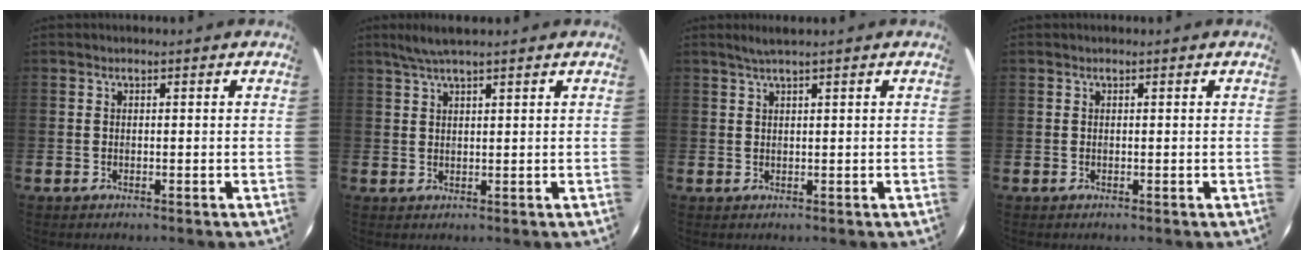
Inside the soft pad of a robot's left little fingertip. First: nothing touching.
{"total": 3.3, "force": [2.7, 0.3, 1.9], "torque": [-0.041, 0.005, 0.049]}
{"total": 1.7, "force": [1.3, -0.1, 1.1], "torque": [-0.020, 0.001, 0.024]}
{"total": 0.0}